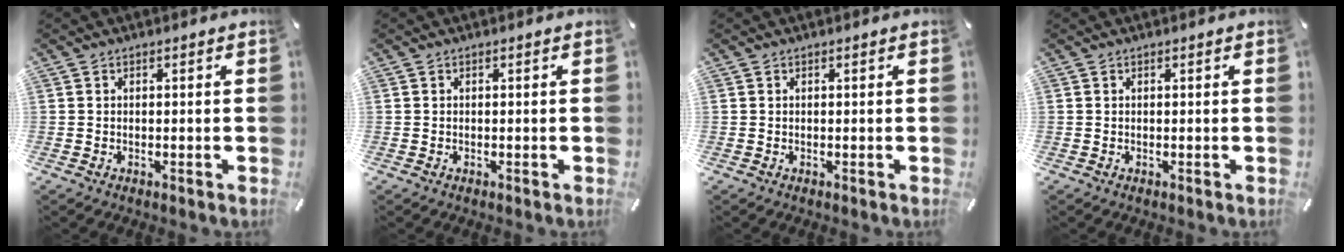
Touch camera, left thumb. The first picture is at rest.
{"total": 0.0}
{"total": 0.0}
{"total": 0.0}